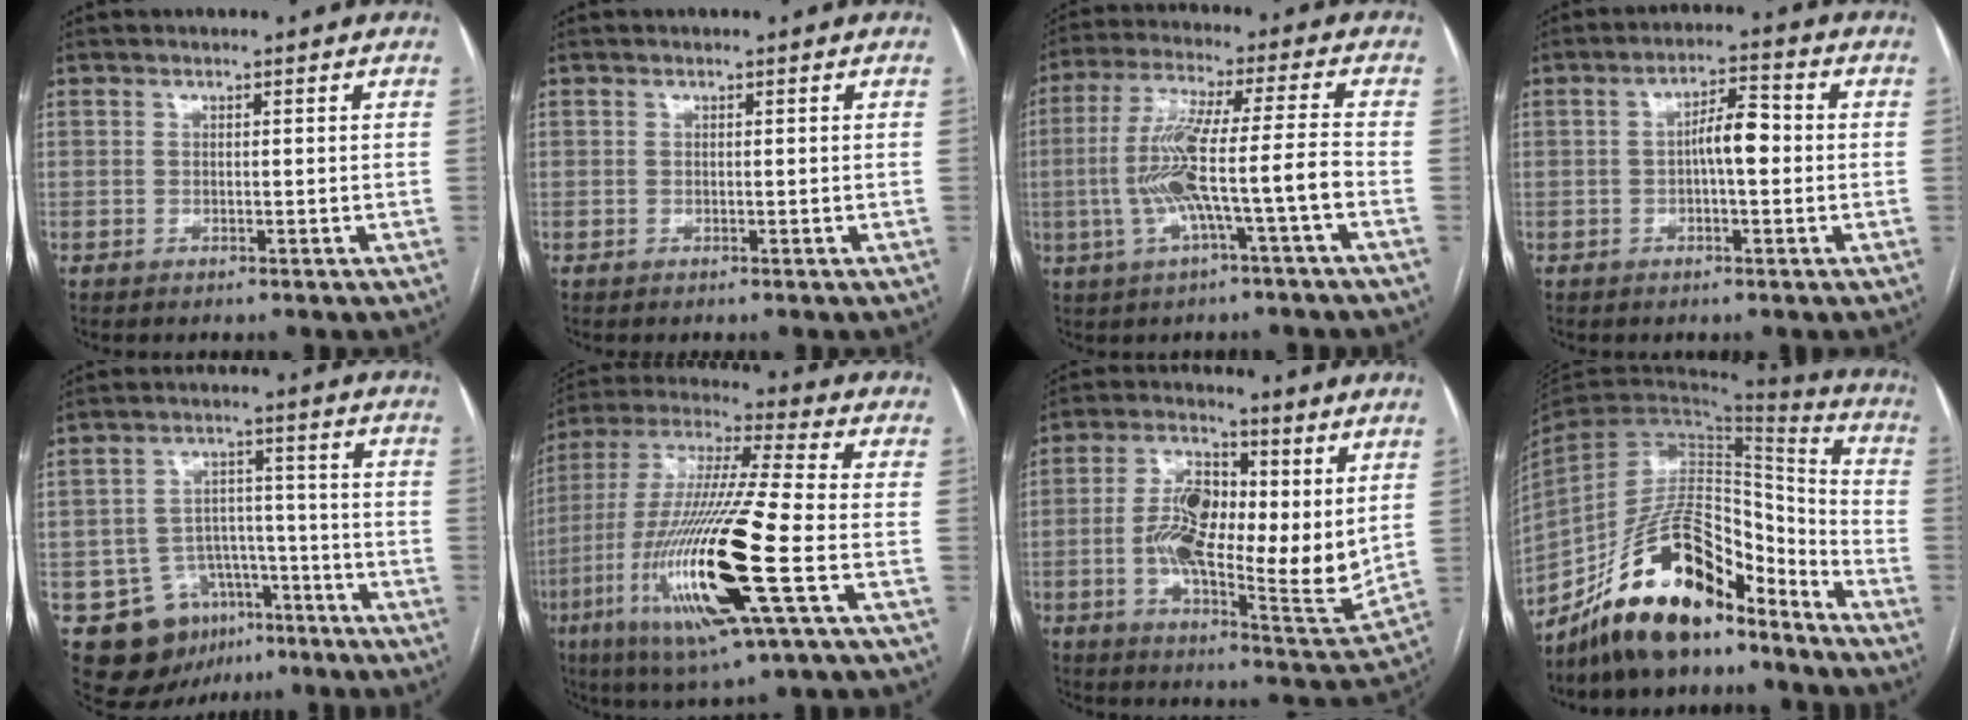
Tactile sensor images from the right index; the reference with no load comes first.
{"total": 0.0}
{"total": 11.3, "force": [-2.9, -0.1, 10.9], "torque": [-0.220, 0.017, -0.052]}
{"total": 5.3, "force": [-0.3, 1.5, 5.1], "torque": [-0.086, 0.018, -0.007]}
{"total": 12.3, "force": [-6.7, 9.3, 4.6], "torque": [-0.072, 0.034, -0.092]}
{"total": 22.7, "force": [-6.7, 1.6, 21.6], "torque": [-0.465, -0.033, -0.126]}
{"total": 16.4, "force": [1.7, 5.9, 15.2], "torque": [-0.262, -0.004, 0.027]}
{"total": 18.0, "force": [-13.7, 6.1, 10.0], "torque": [-0.180, 0.038, -0.238]}